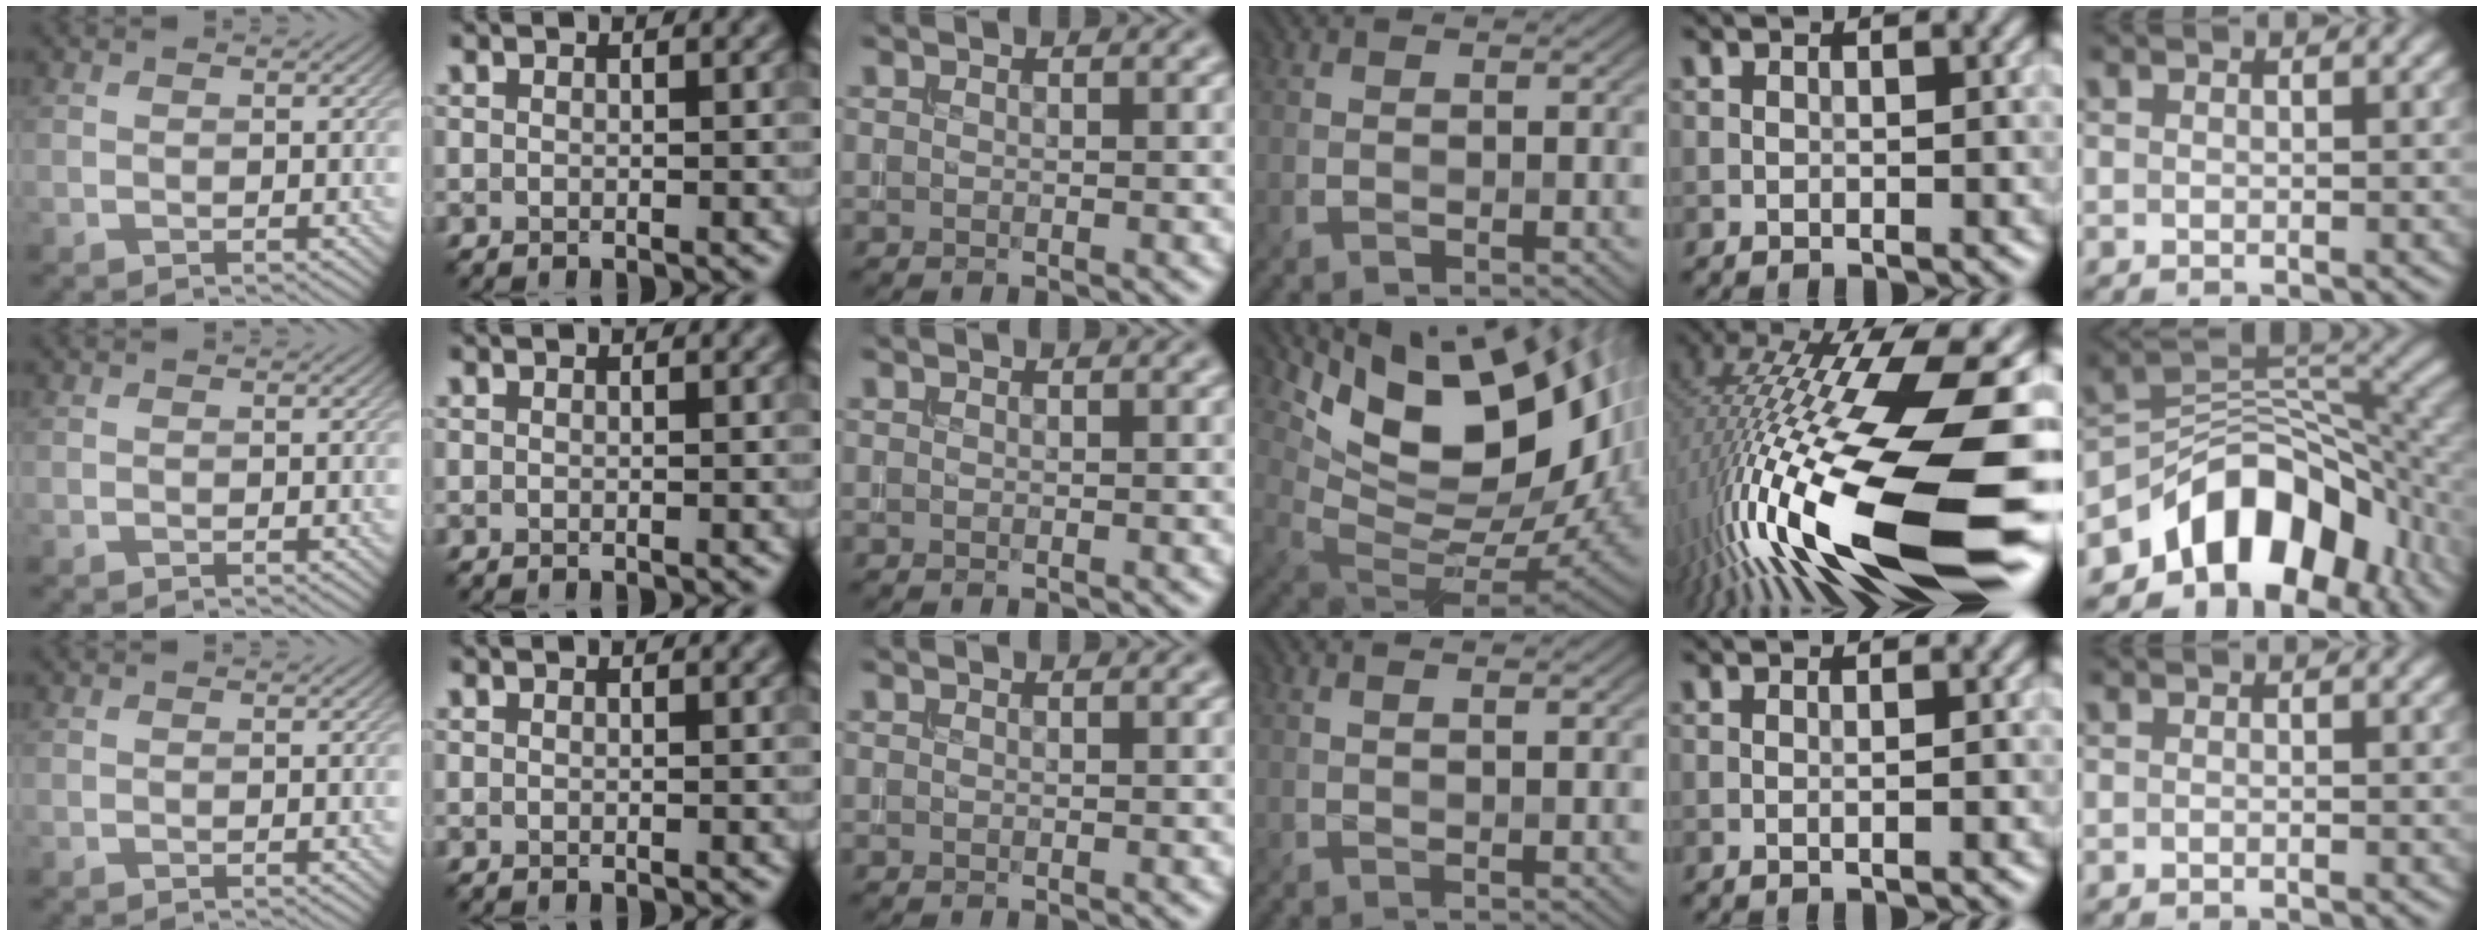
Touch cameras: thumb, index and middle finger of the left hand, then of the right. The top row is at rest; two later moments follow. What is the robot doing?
{"motion": "extract", "object": "bucket"}